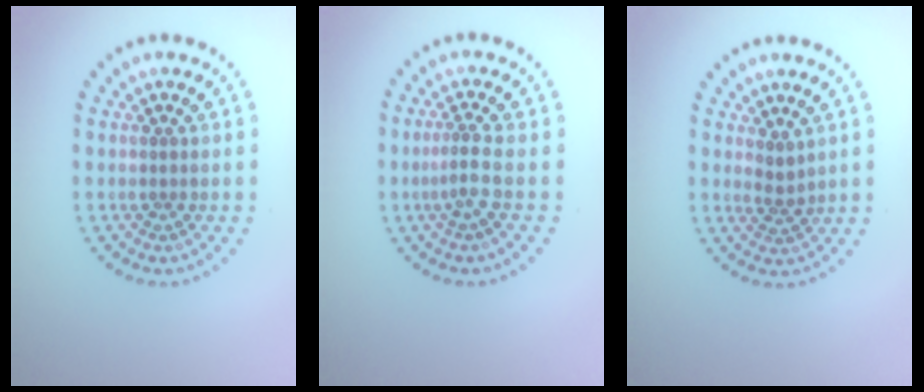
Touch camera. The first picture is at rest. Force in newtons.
{"total": 2.0, "press": 1.3, "slide": 1.5}
{"total": 1.7, "press": 1.1, "slide": 1.3}